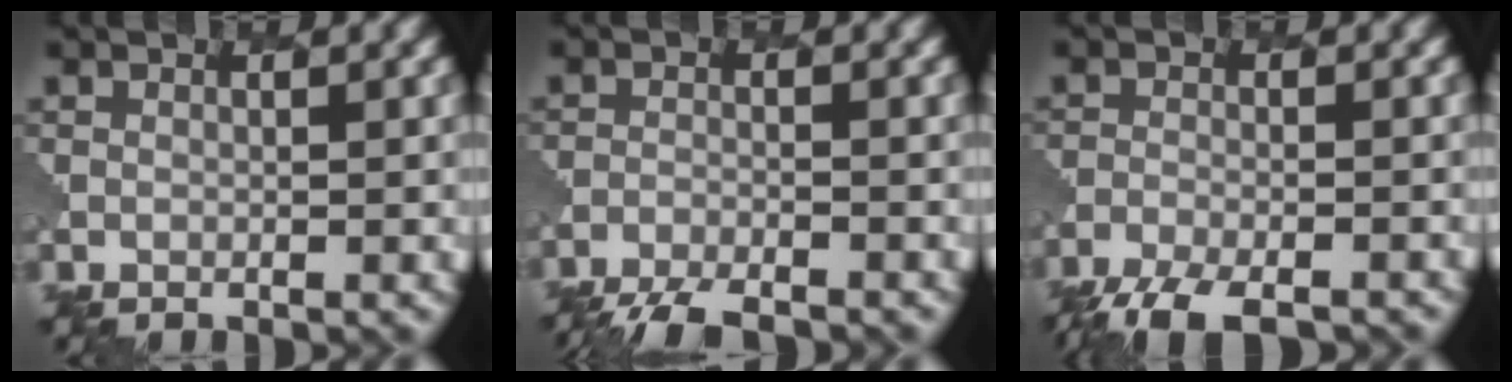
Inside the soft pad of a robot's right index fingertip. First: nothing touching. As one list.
[{"total": 6.1, "force": [-5.9, 0.9, 1.6], "torque": [-0.038, -0.018, -0.094]}, {"total": 7.2, "force": [-6.4, 1.5, 2.9], "torque": [-0.058, -0.025, -0.106]}]